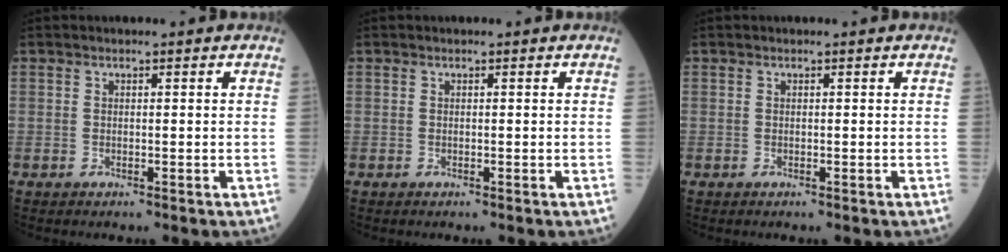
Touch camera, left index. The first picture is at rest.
{"total": 0.0}
{"total": 0.0}